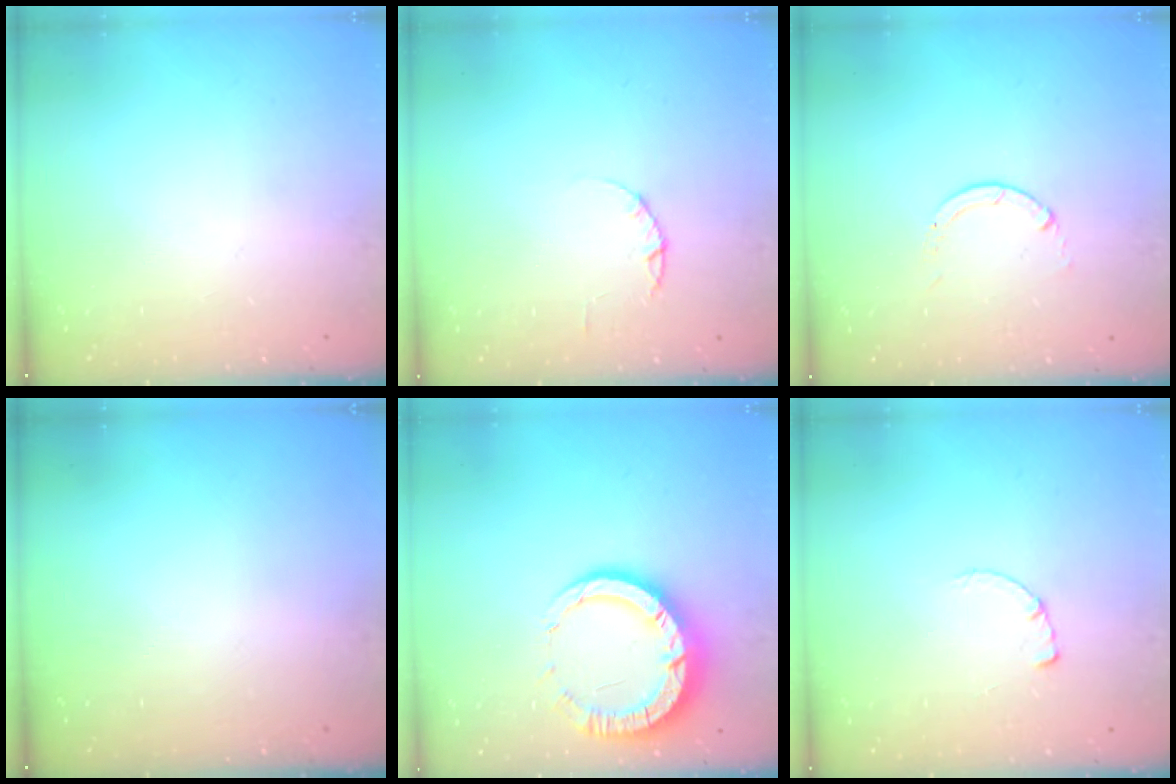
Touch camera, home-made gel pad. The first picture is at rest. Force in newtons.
{"total": 1.7, "press": 1.7, "slide": 0.3}
{"total": 0.0}
{"total": 0.0}
{"total": 11.3, "press": 11.2, "slide": 1.2}
{"total": 0.7, "press": 0.7, "slide": 0.2}